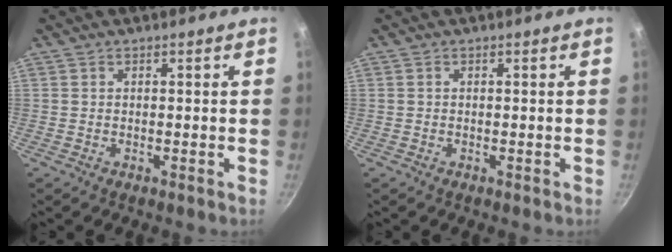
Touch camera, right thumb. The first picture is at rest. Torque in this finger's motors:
{"motor_torque": [0.32, -0.01, -0.39, 0.29, 0.04]}